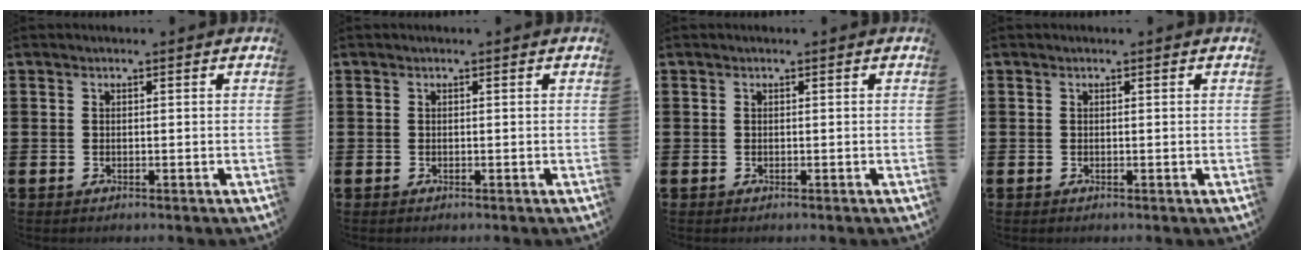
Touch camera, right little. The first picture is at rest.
{"total": 0.0}
{"total": 0.0}
{"total": 0.0}